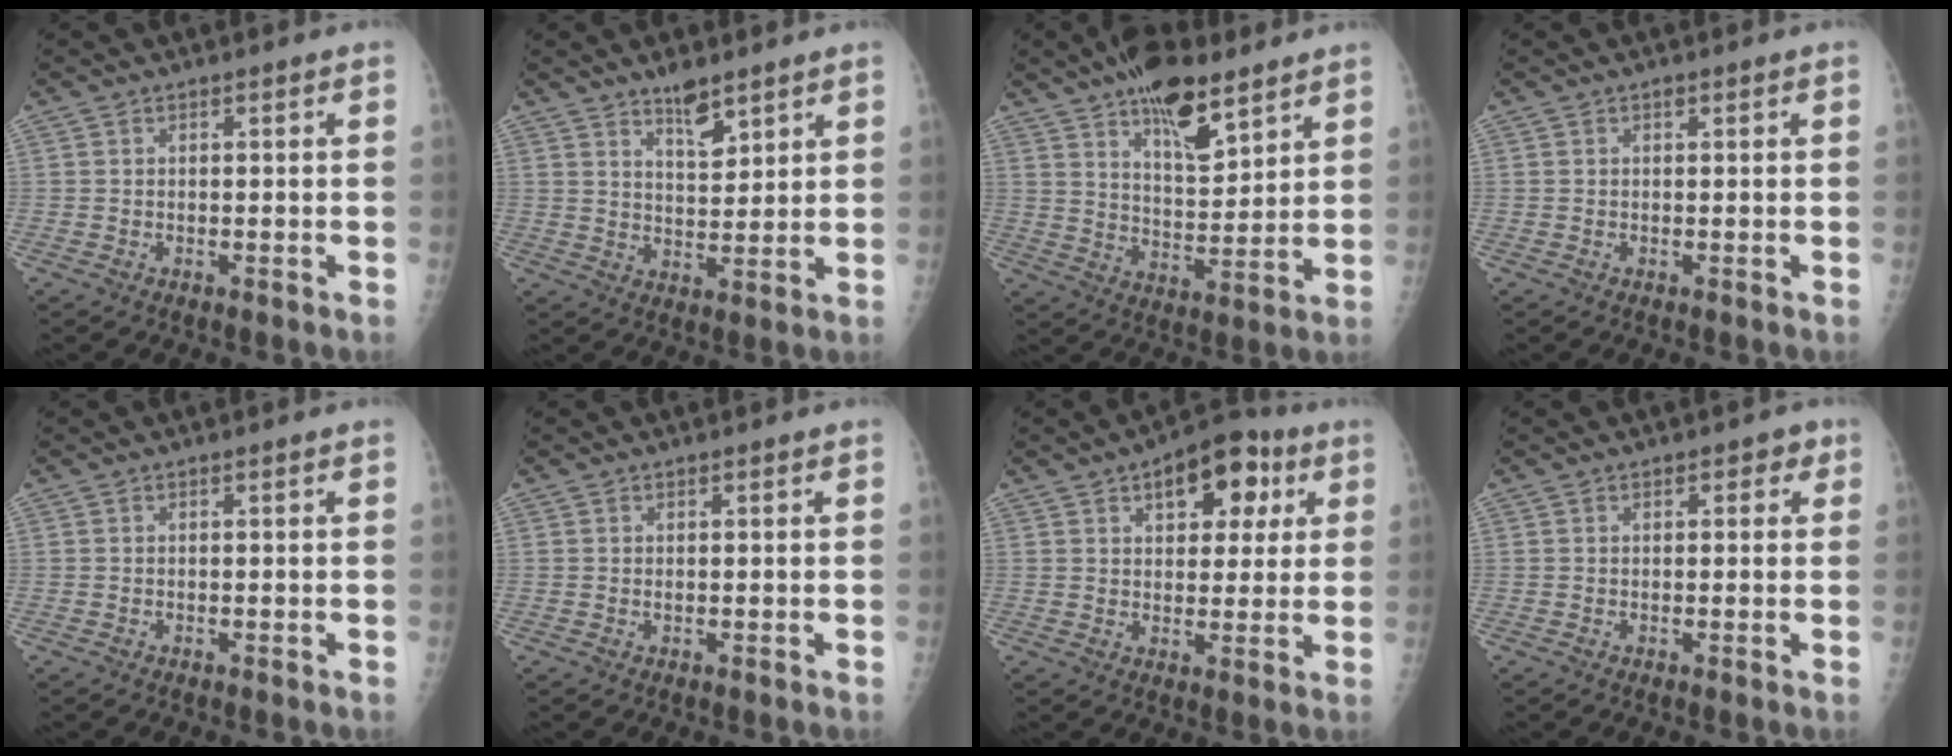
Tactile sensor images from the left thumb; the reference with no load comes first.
{"total": 6.0, "force": [4.4, 2.1, 3.4], "torque": [-0.039, -0.036, 0.076]}
{"total": 14.0, "force": [9.0, 5.6, 9.1], "torque": [-0.115, -0.050, 0.150]}
{"total": 0.5, "force": [0.3, 0.3, 0.3], "torque": [-0.001, 0.000, 0.002]}
{"total": 0.0}
{"total": 0.0}
{"total": 12.2, "force": [5.3, 6.9, 8.5], "torque": [-0.070, 0.001, 0.068]}
{"total": 2.2, "force": [1.0, 1.5, 1.3], "torque": [0.004, 0.001, 0.007]}